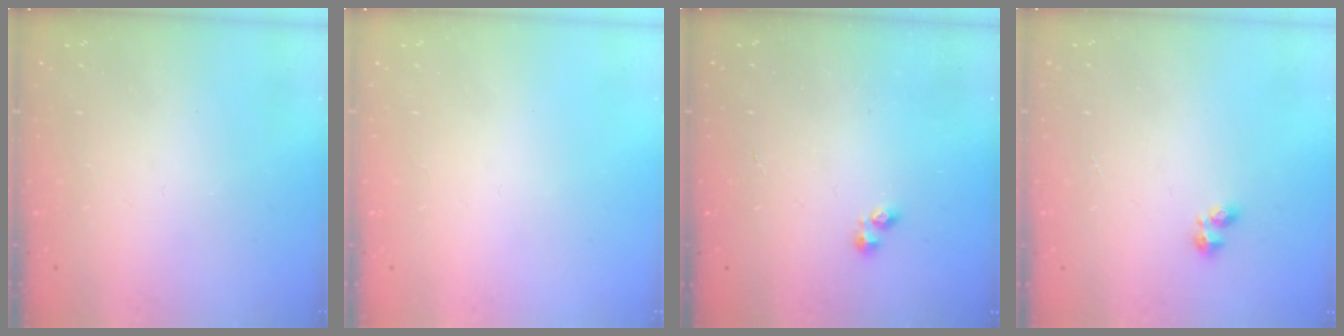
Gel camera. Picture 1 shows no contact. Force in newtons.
{"total": 0.0}
{"total": 2.3, "press": 2.2, "slide": 0.3}
{"total": 2.2, "press": 2.1, "slide": 0.7}